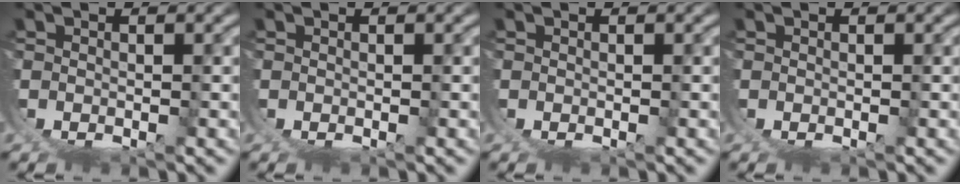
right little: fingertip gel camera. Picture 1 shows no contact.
{"total": 0.0}
{"total": 0.0}
{"total": 0.0}